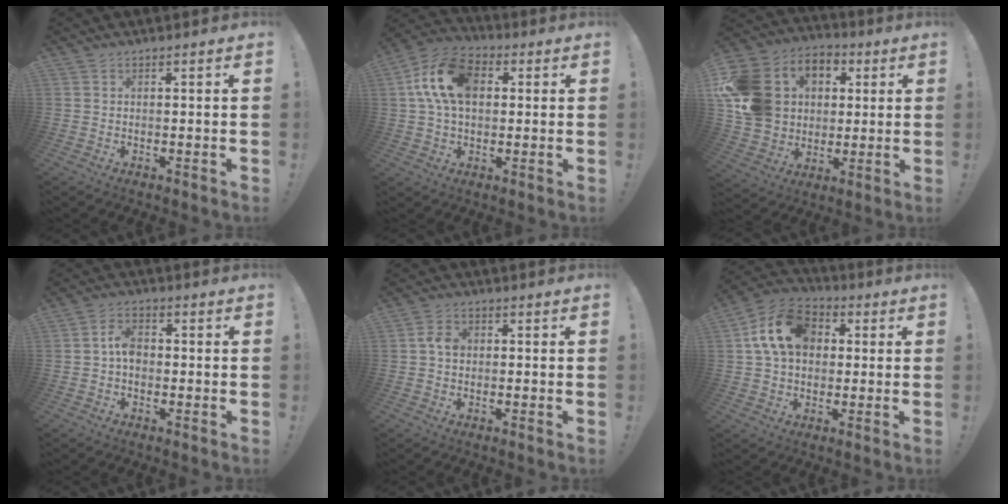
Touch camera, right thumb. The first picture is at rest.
{"total": 15.9, "force": [3.2, 10.5, 11.4], "torque": [-0.206, 0.013, 0.061]}
{"total": 18.7, "force": [2.9, 16.0, 9.3], "torque": [-0.165, -0.001, 0.078]}
{"total": 5.4, "force": [-0.4, 3.5, 4.1], "torque": [-0.073, 0.008, -0.008]}
{"total": 4.0, "force": [-0.2, 2.9, 2.8], "torque": [-0.052, 0.014, -0.003]}
{"total": 15.7, "force": [3.9, 11.7, 9.7], "torque": [-0.154, 0.009, 0.079]}